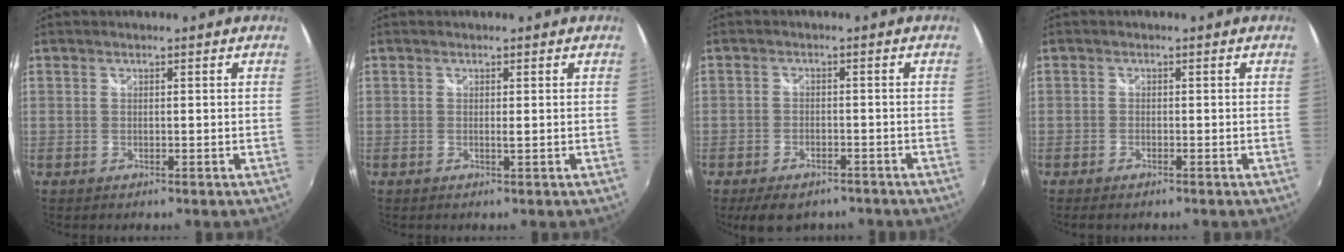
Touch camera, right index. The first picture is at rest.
{"total": 0.8, "force": [0.1, -0.2, 0.8], "torque": [-0.013, -0.002, 0.001]}
{"total": 7.5, "force": [-5.7, 3.6, 3.3], "torque": [-0.080, -0.008, -0.083]}
{"total": 1.4, "force": [-1.2, 0.4, 0.6], "torque": [-0.017, -0.005, -0.025]}